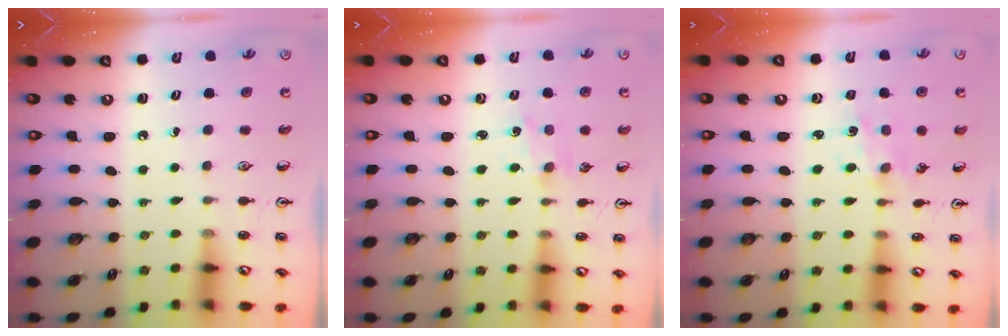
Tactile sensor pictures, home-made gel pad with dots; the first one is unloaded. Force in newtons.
{"total": 1.4, "press": 1.4, "slide": 0.3}
{"total": 0.8, "press": 0.8, "slide": 0.2}